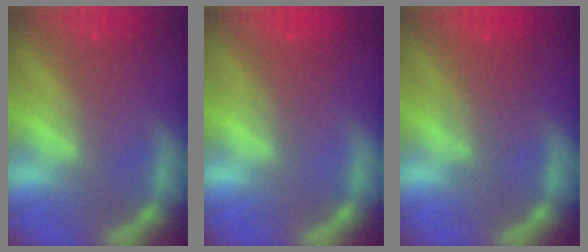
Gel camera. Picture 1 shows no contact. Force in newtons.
{"total": 2.0}
{"total": 3.0}